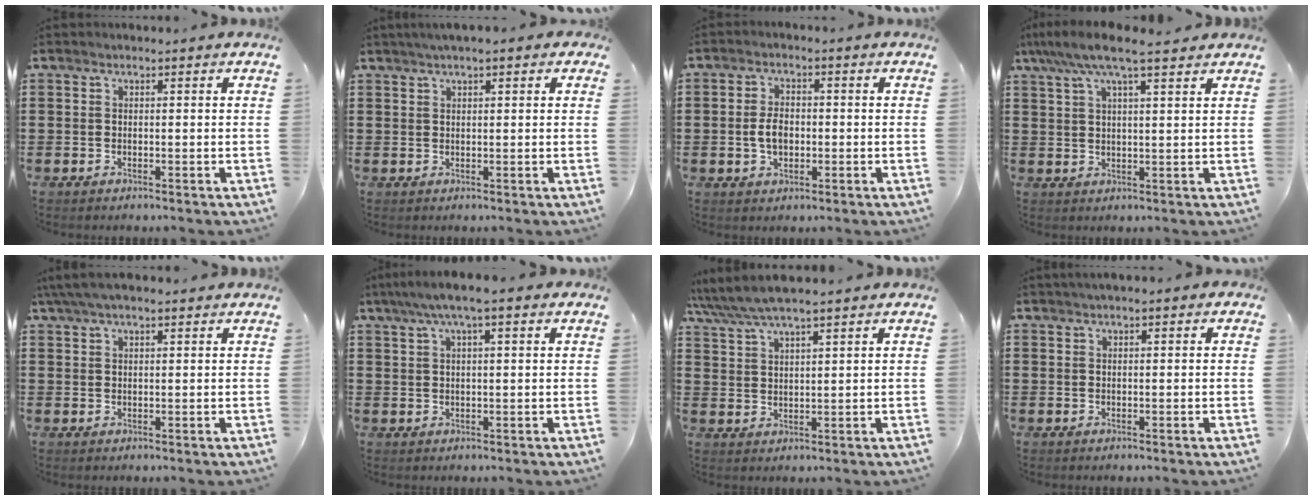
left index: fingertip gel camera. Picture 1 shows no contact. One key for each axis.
{"total": 1.8, "fx": 1.1, "fy": 0.4, "fz": 1.3, "tx": -0.028, "ty": 0.005, "tz": 0.018}
{"total": 4.1, "fx": -0.5, "fy": 2.5, "fz": 3.3, "tx": -0.062, "ty": 0.000, "tz": -0.012}
{"total": 6.8, "fx": 5.2, "fy": 1.0, "fz": 4.4, "tx": -0.098, "ty": -0.007, "tz": 0.092}
{"total": 3.7, "fx": 2.6, "fy": 1.0, "fz": 2.5, "tx": -0.053, "ty": 0.006, "tz": 0.049}
{"total": 4.8, "fx": 2.7, "fy": 0.7, "fz": 3.9, "tx": -0.079, "ty": 0.006, "tz": 0.047}
{"total": 5.2, "fx": 4.5, "fy": 0.7, "fz": 2.6, "tx": -0.061, "ty": -0.012, "tz": 0.080}
{"total": 1.0, "fx": 0.5, "fy": 0.3, "fz": 0.8, "tx": -0.017, "ty": 0.004, "tz": 0.009}